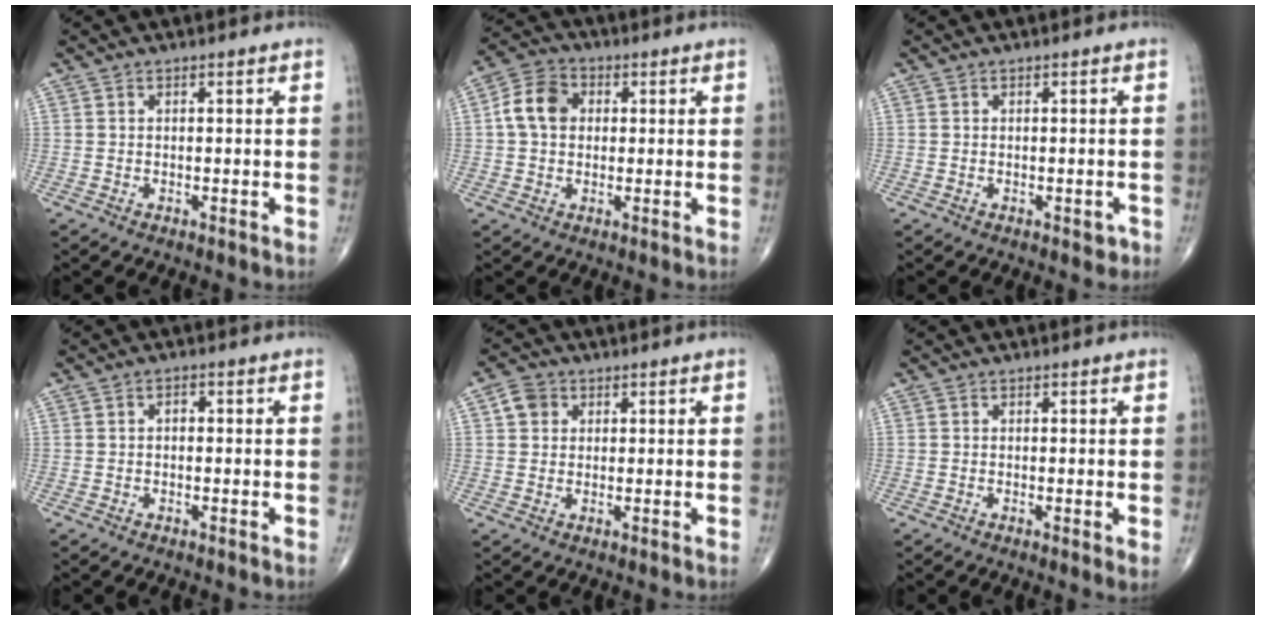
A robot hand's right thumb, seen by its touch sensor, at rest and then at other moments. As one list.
[{"total": 7.9, "force": [0.9, 6.1, 4.9], "torque": [-0.081, 0.018, 0.008]}, {"total": 1.5, "force": [-0.6, 1.0, 0.9], "torque": [-0.002, 0.001, -0.007]}, {"total": 1.2, "force": [0.0, 0.8, 0.9], "torque": [-0.007, 0.005, -0.005]}, {"total": 3.8, "force": [1.2, 3.2, 1.6], "torque": [-0.014, 0.003, 0.019]}, {"total": 1.6, "force": [-0.1, 0.3, 1.6], "torque": [-0.031, -0.007, -0.004]}]